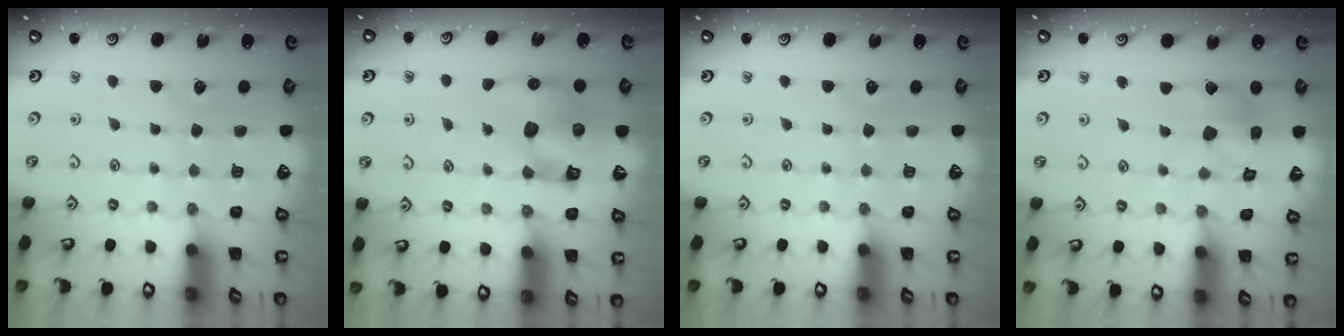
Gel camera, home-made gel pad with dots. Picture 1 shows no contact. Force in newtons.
{"total": 9.3, "press": 9.2, "slide": 1.4}
{"total": 0.0}
{"total": 12.0, "press": 11.9, "slide": 1.6}